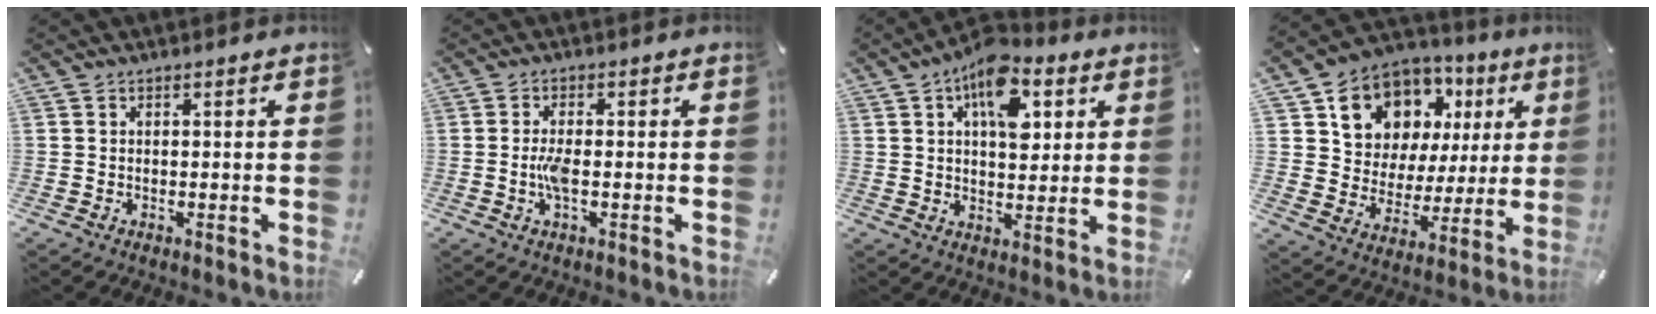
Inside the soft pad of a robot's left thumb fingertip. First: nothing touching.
{"total": 3.9, "force": [-0.8, 0.9, 3.7], "torque": [-0.079, -0.005, -0.017]}
{"total": 12.4, "force": [5.0, 7.2, 8.7], "torque": [-0.120, -0.012, 0.085]}
{"total": 13.1, "force": [7.5, 10.1, 3.9], "torque": [-0.083, -0.047, 0.143]}